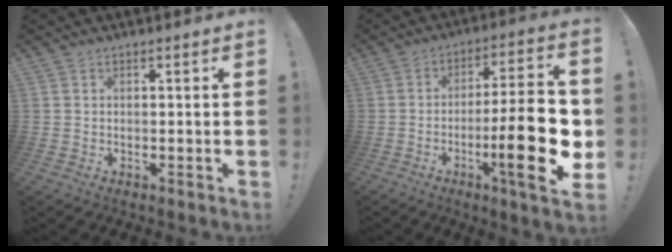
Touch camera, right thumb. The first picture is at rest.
{"total": 21.6, "force": [-4.8, 4.4, 20.5], "torque": [-0.305, 0.010, -0.071]}